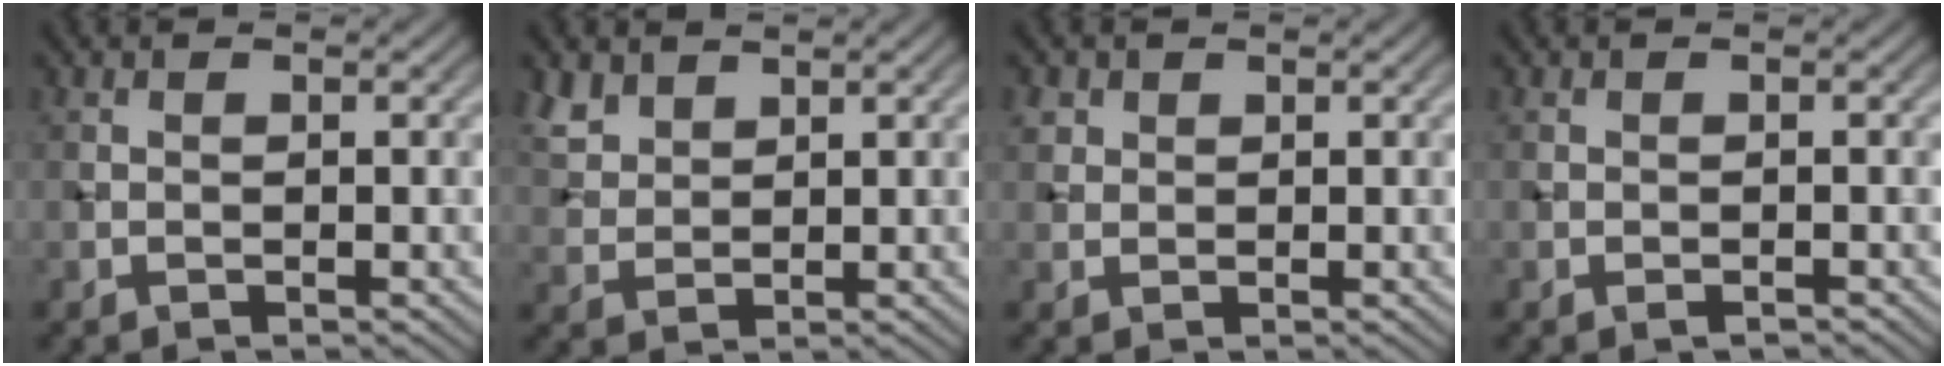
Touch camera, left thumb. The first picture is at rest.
{"total": 3.6, "force": [2.6, 2.0, 1.6], "torque": [-0.045, 0.005, 0.060]}
{"total": 1.5, "force": [0.9, 1.2, 0.4], "torque": [-0.010, 0.001, 0.016]}
{"total": 0.8, "force": [-0.5, 0.2, 0.5], "torque": [-0.008, -0.002, -0.007]}